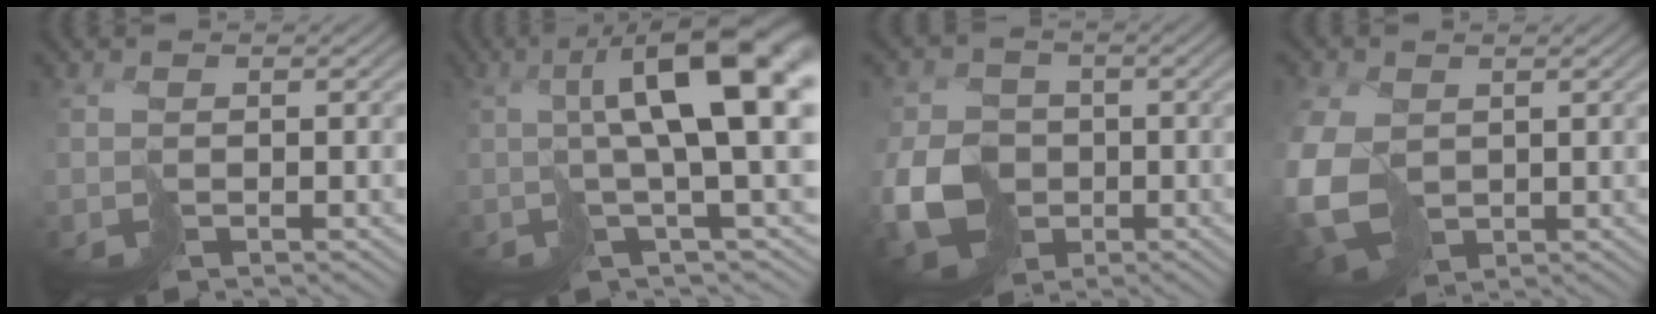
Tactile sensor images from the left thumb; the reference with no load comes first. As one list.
[{"total": 12.9, "force": [1.1, 3.2, 12.4], "torque": [-0.178, 0.007, 0.031]}, {"total": 8.4, "force": [-2.3, 7.0, 4.0], "torque": [-0.099, -0.020, -0.055]}, {"total": 9.3, "force": [-1.0, 7.1, 6.0], "torque": [-0.188, -0.026, -0.013]}]